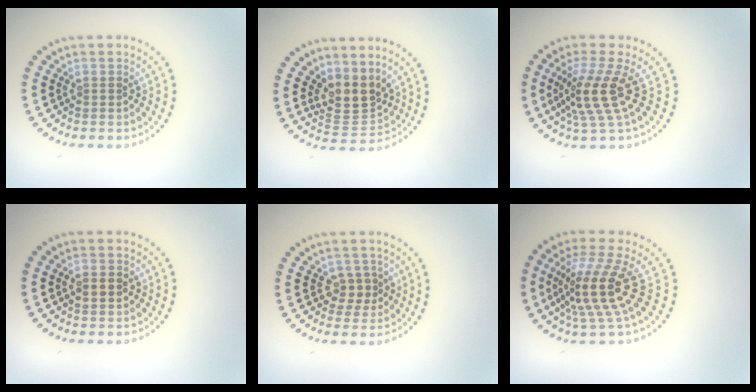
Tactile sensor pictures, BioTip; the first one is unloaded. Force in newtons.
{"total": 3.4, "press": 2.6, "slide": 2.1}
{"total": 4.2, "press": 3.0, "slide": 3.0}
{"total": 2.1, "press": 2.0, "slide": 0.2}
{"total": 1.8, "press": 1.5, "slide": 1.0}
{"total": 5.1, "press": 3.7, "slide": 3.6}